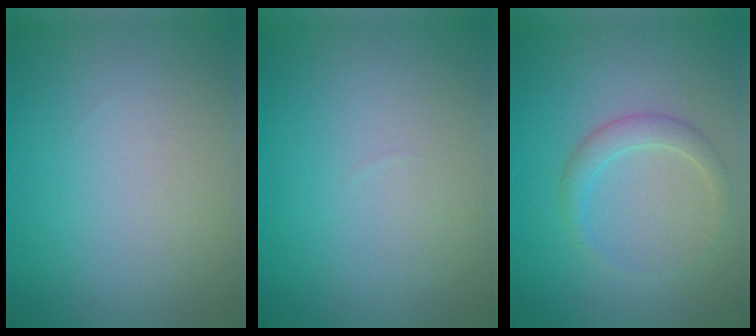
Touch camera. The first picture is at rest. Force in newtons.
{"total": 0.0}
{"total": 1.9, "press": 1.9, "slide": 0.1}